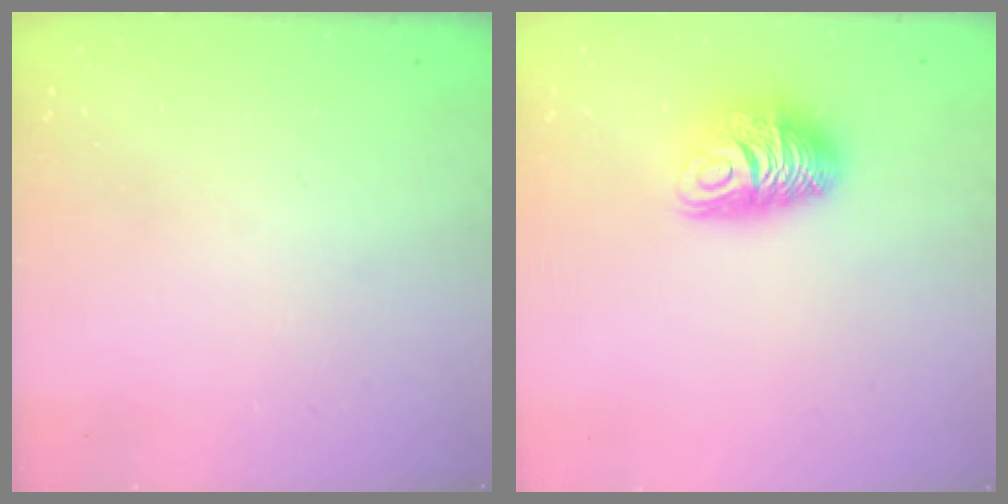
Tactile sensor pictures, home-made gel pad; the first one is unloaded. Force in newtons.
{"total": 9.5, "press": 9.5, "slide": 0.4}